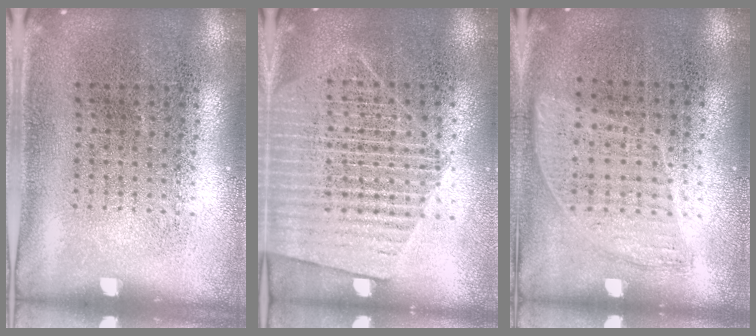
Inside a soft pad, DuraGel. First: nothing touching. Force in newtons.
{"total": 1.7, "press": 1.5, "slide": 0.8}
{"total": 0.9, "press": 0.8, "slide": 0.4}